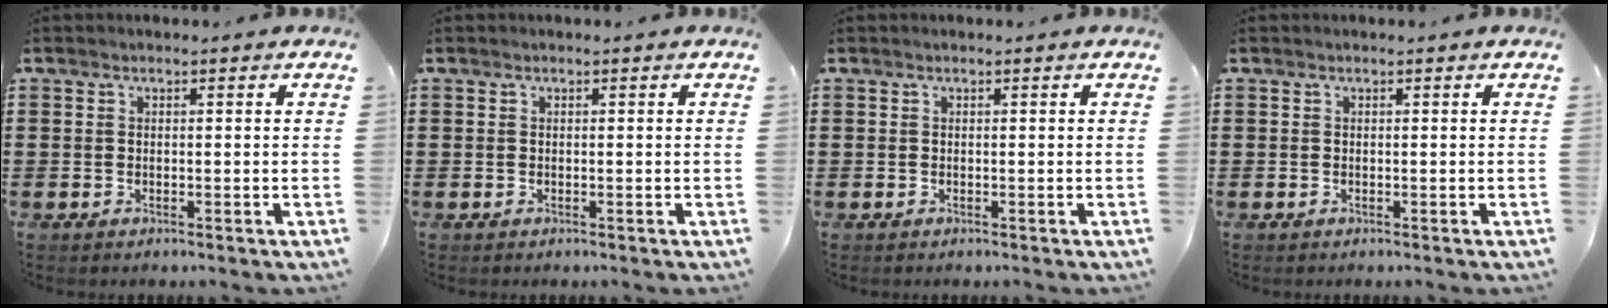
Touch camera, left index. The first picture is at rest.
{"total": 0.0}
{"total": 0.0}
{"total": 0.0}